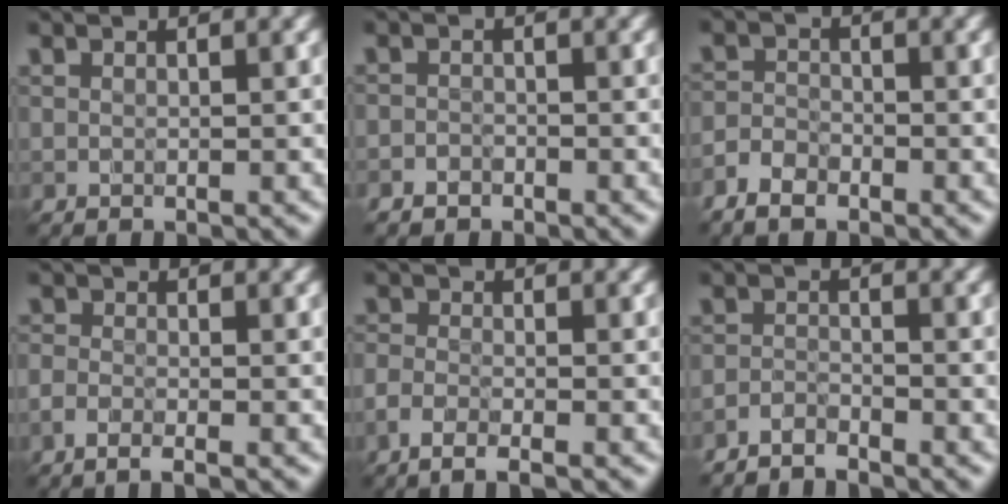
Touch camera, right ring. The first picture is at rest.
{"total": 0.9, "force": [-0.8, 0.5, -0.1], "torque": [0.008, 0.002, -0.016]}
{"total": 2.5, "force": [-1.9, 1.2, 0.9], "torque": [-0.014, 0.000, -0.047]}
{"total": 1.3, "force": [-1.0, 0.3, 0.8], "torque": [-0.016, 0.000, -0.025]}
{"total": 1.9, "force": [-1.4, 0.5, 1.2], "torque": [-0.024, 0.000, -0.035]}
{"total": 1.7, "force": [-1.7, 0.1, 0.1], "torque": [0.000, 0.002, -0.039]}